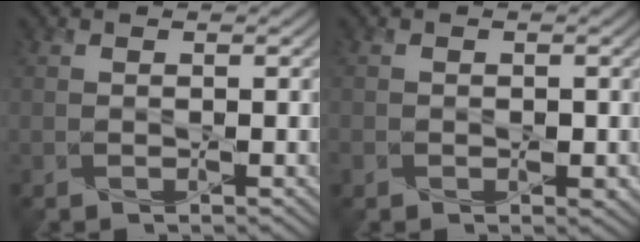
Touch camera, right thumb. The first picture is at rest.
{"total": 1.9, "force": [-0.8, 1.4, 1.0], "torque": [-0.022, -0.011, -0.013]}